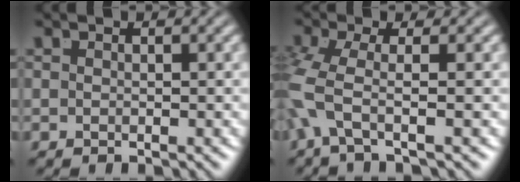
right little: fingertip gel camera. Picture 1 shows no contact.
{"total": 4.2, "force": [-0.5, 2.0, 3.7], "torque": [-0.108, -0.015, -0.007]}